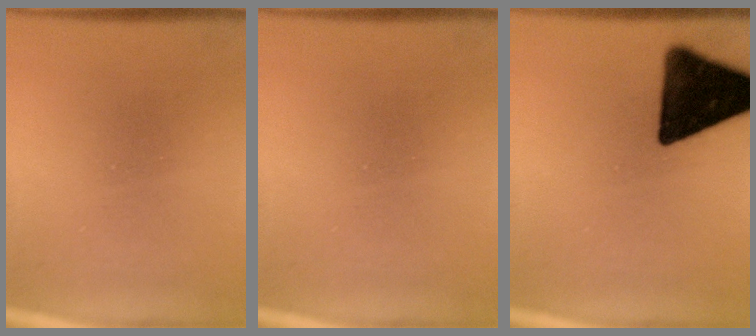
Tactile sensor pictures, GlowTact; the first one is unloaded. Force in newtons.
{"total": 0.0}
{"total": 16.8}